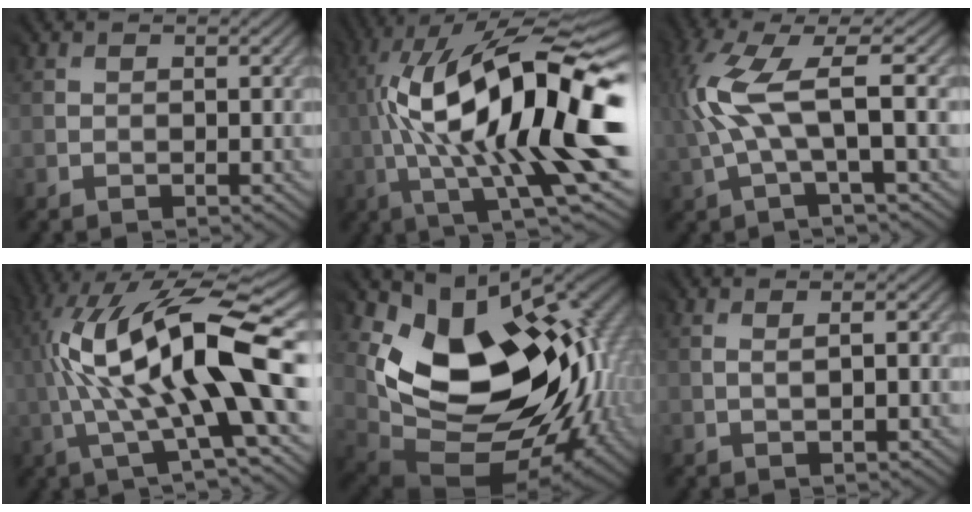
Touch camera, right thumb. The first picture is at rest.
{"total": 18.5, "force": [1.4, 5.1, 17.7], "torque": [-0.290, 0.026, 0.029]}
{"total": 8.6, "force": [0.9, 2.0, 8.4], "torque": [-0.189, 0.014, 0.018]}
{"total": 15.1, "force": [1.8, 3.6, 14.6], "torque": [-0.276, 0.028, 0.033]}
{"total": 15.1, "force": [4.1, 10.2, 10.3], "torque": [-0.139, -0.022, 0.096]}
{"total": 0.6, "force": [0.3, -0.5, 0.0], "torque": [0.000, 0.003, 0.009]}